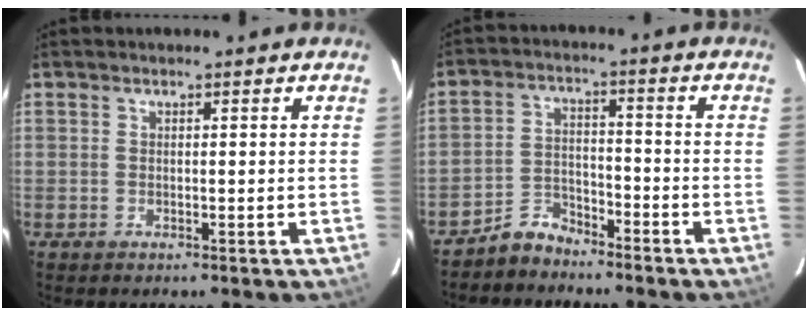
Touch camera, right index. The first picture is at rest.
{"total": 5.3, "force": [-4.8, 2.2, 0.5], "torque": [-0.016, 0.022, -0.089]}